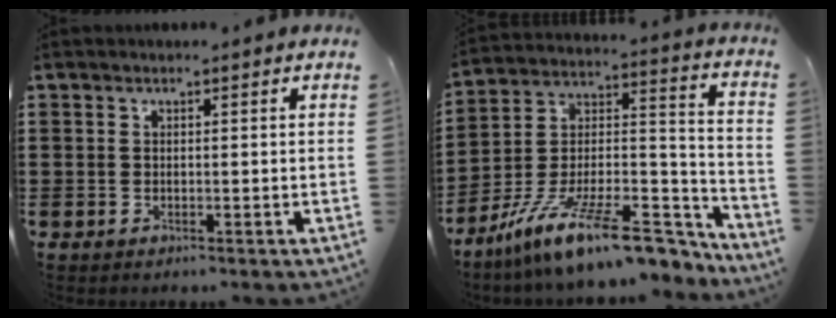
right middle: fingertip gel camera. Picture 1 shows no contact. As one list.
[{"total": 15.1, "force": [-11.3, 3.1, 9.5], "torque": [-0.167, 0.029, -0.199]}]